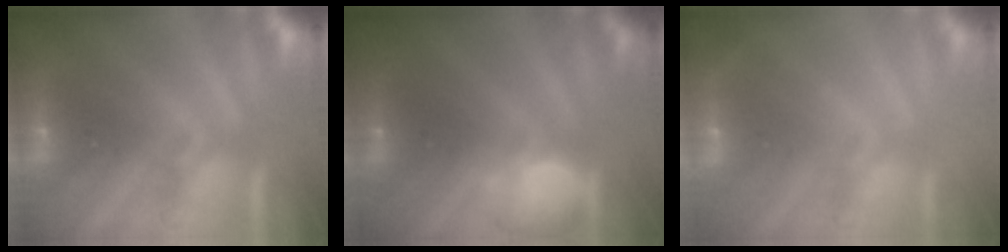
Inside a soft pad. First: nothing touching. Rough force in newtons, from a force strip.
{"total": 2.5}
{"total": 1.8}